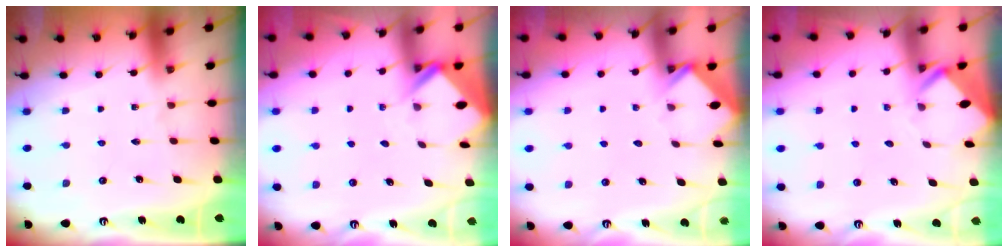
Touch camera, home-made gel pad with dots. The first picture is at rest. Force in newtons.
{"total": 3.0, "press": 3.0, "slide": 0.2}
{"total": 3.5, "press": 3.5, "slide": 0.5}
{"total": 3.1, "press": 3.1, "slide": 0.1}